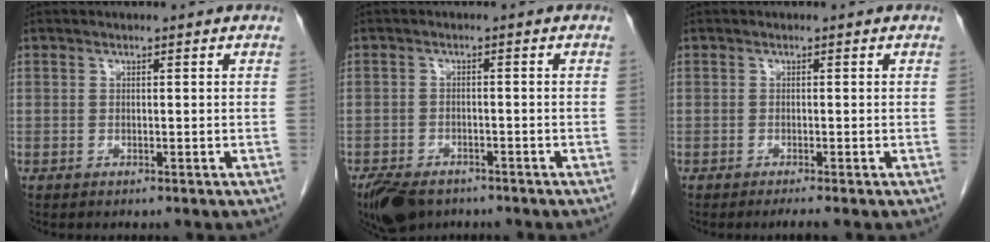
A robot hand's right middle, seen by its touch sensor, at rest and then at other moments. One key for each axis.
{"total": 7.2, "fx": -5.3, "fy": 3.6, "fz": 3.2, "tx": -0.054, "ty": -0.006, "tz": -0.085}
{"total": 1.0, "fx": -0.8, "fy": -0.5, "fz": 0.5, "tx": -0.012, "ty": -0.002, "tz": -0.015}